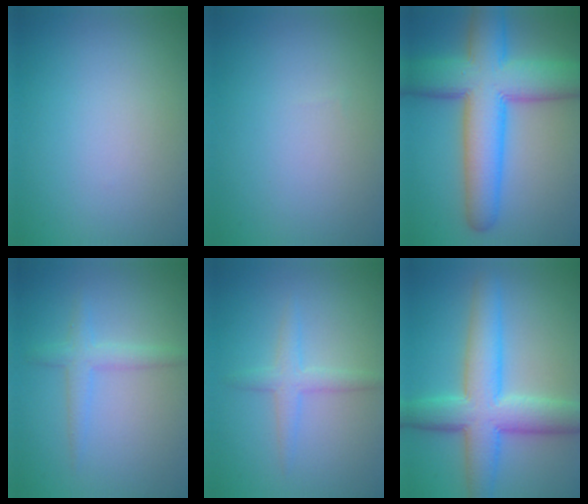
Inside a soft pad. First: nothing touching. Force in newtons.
{"total": 0.0}
{"total": 11.3, "press": 11.3, "slide": 0.3}
{"total": 2.2, "press": 2.2, "slide": 0.0}
{"total": 2.0, "press": 2.0, "slide": 0.1}
{"total": 7.9, "press": 7.9, "slide": 0.3}